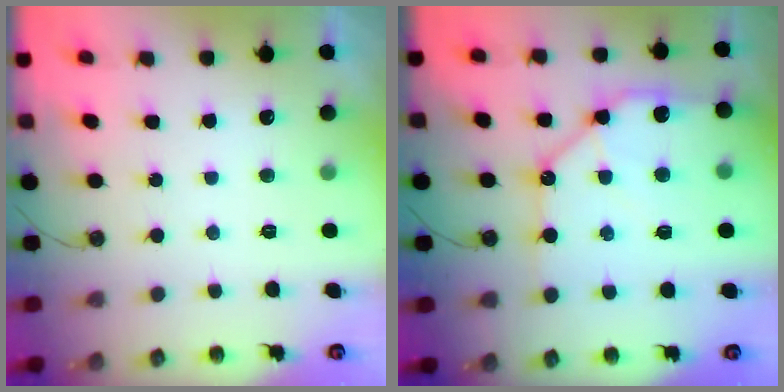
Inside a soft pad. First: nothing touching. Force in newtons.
{"total": 12.9, "press": 12.8, "slide": 1.5}